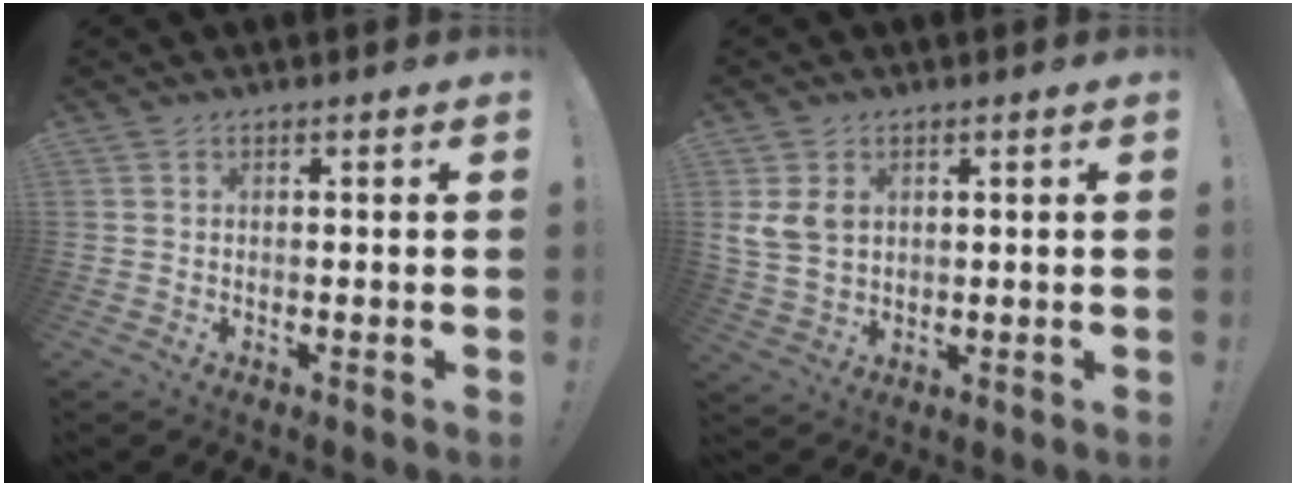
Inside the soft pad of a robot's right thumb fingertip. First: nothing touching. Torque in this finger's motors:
{"motor_torque": [0.09, 0.09, 0.12, 0.10, 0.00]}